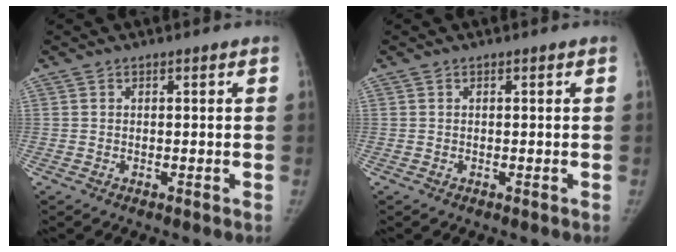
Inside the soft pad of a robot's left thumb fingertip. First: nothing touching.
{"total": 0.0}